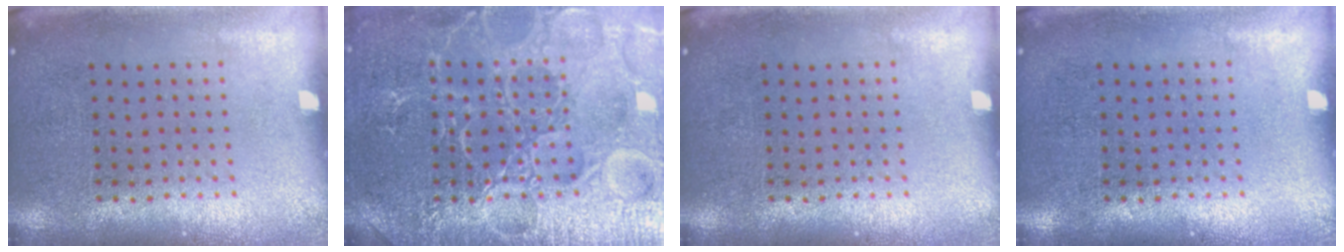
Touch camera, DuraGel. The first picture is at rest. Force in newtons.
{"total": 7.4, "press": 7.4, "slide": 0.9}
{"total": 0.0}
{"total": 0.0}